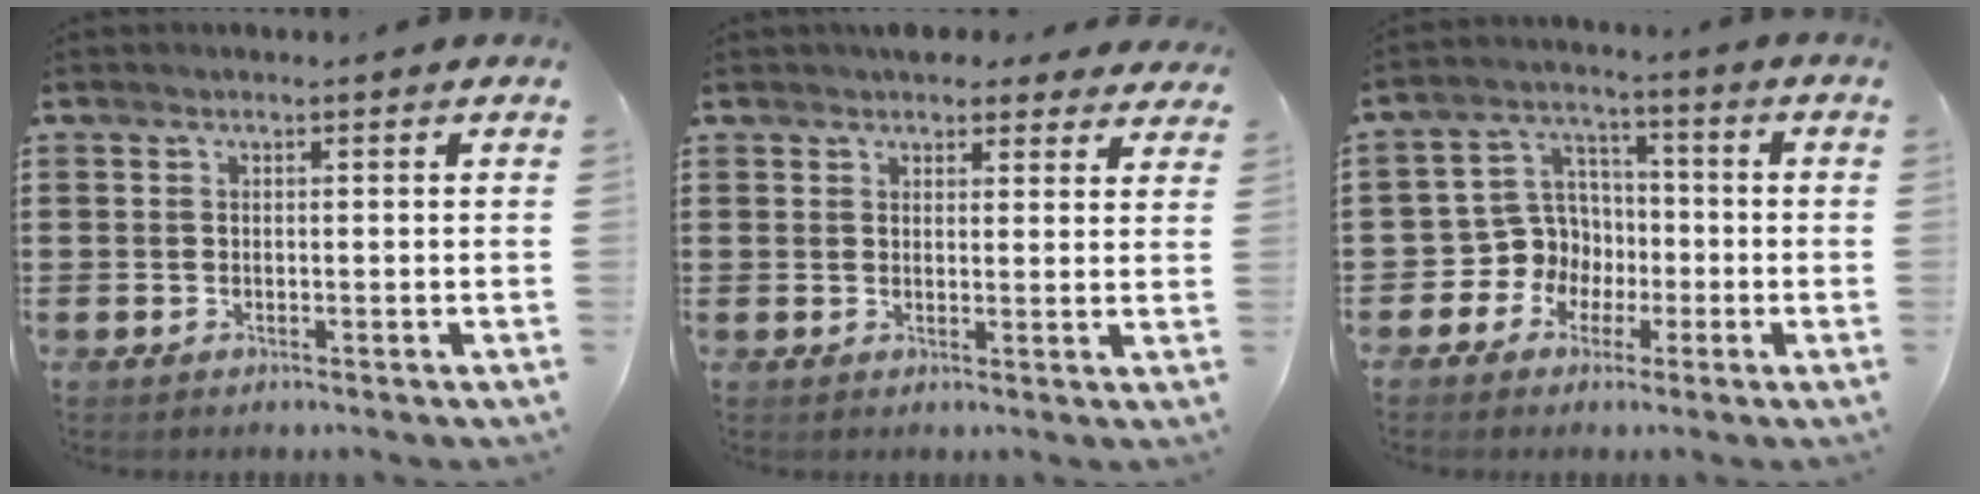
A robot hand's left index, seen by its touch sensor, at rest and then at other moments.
{"total": 3.6, "force": [3.2, 1.3, 0.8], "torque": [-0.009, -0.008, 0.057]}
{"total": 7.6, "force": [-1.2, 7.3, 1.7], "torque": [-0.081, -0.003, -0.023]}